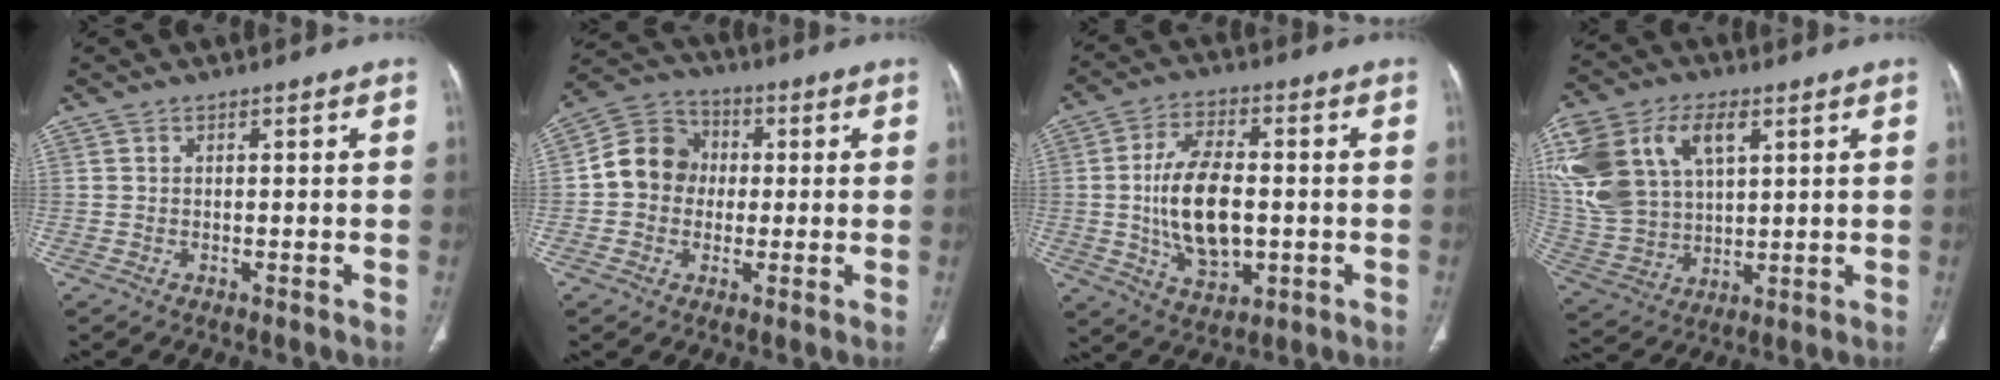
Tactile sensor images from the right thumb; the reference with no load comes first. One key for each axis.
{"total": 9.9, "fx": 0.1, "fy": 8.9, "fz": 4.5, "tx": -0.057, "ty": 0.027, "tz": -0.012}
{"total": 14.0, "fx": -0.9, "fy": 7.6, "fz": 11.7, "tx": -0.202, "ty": 0.002, "tz": -0.009}
{"total": 23.1, "fx": 8.4, "fy": 14.6, "fz": 15.7, "tx": -0.353, "ty": 0.013, "tz": 0.169}